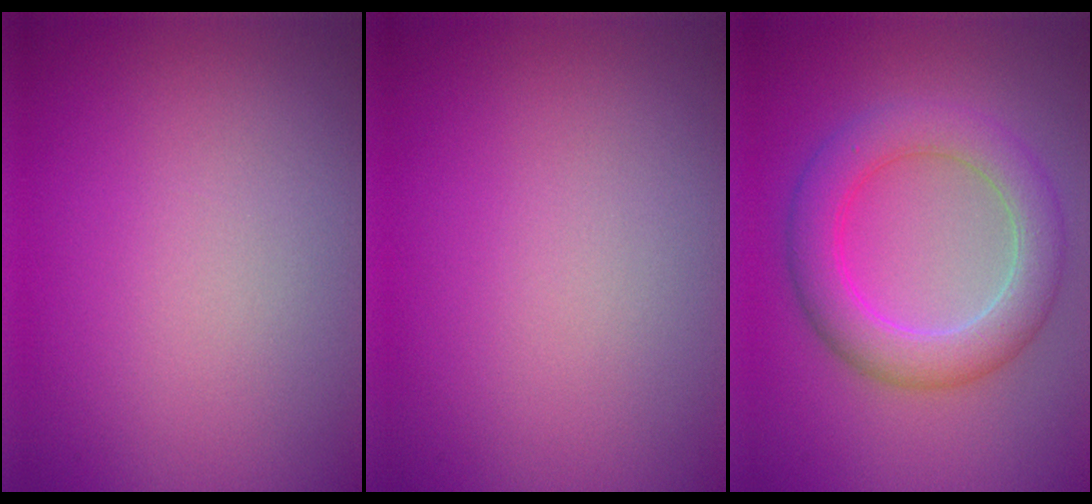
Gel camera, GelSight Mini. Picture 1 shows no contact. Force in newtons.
{"total": 0.0}
{"total": 5.2, "press": 5.2, "slide": 0.1}